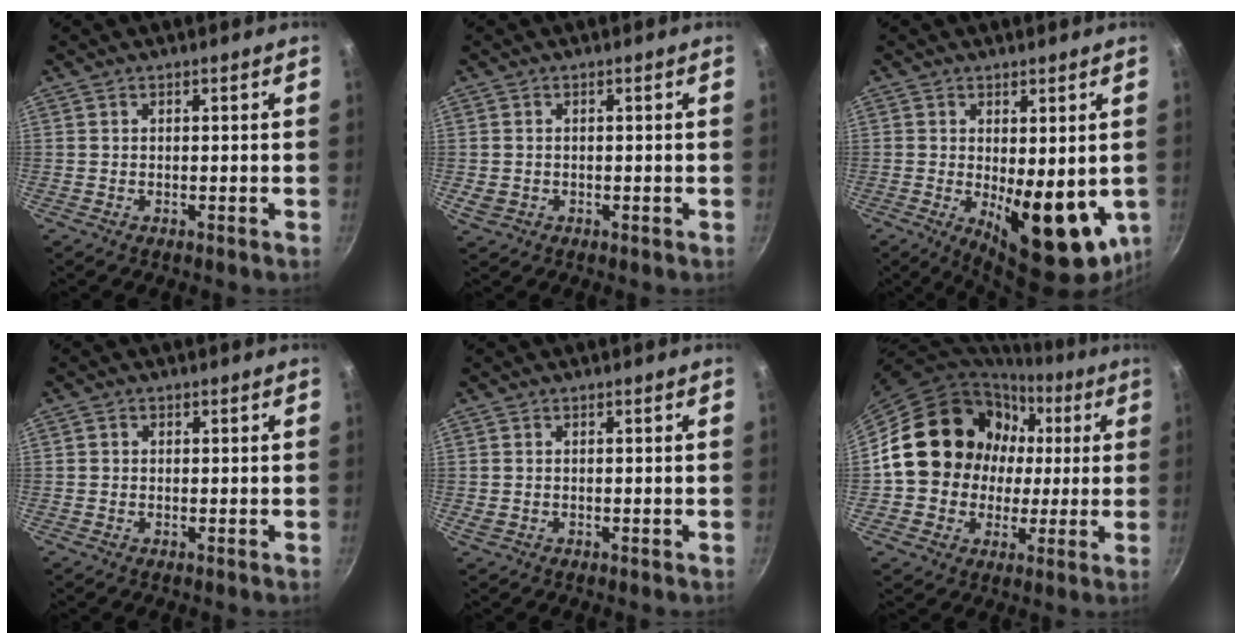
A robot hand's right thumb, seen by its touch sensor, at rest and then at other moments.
{"total": 2.1, "force": [-0.4, 1.7, 1.2], "torque": [-0.023, 0.000, -0.003]}
{"total": 13.9, "force": [-1.5, 5.9, 12.5], "torque": [-0.147, -0.025, -0.005]}
{"total": 0.9, "force": [0.0, 0.8, 0.3], "torque": [-0.002, 0.003, -0.001]}
{"total": 0.7, "force": [-0.1, 0.3, 0.6], "torque": [-0.009, 0.000, -0.002]}
{"total": 17.8, "force": [2.2, 15.9, 7.8], "torque": [-0.104, 0.030, 0.042]}